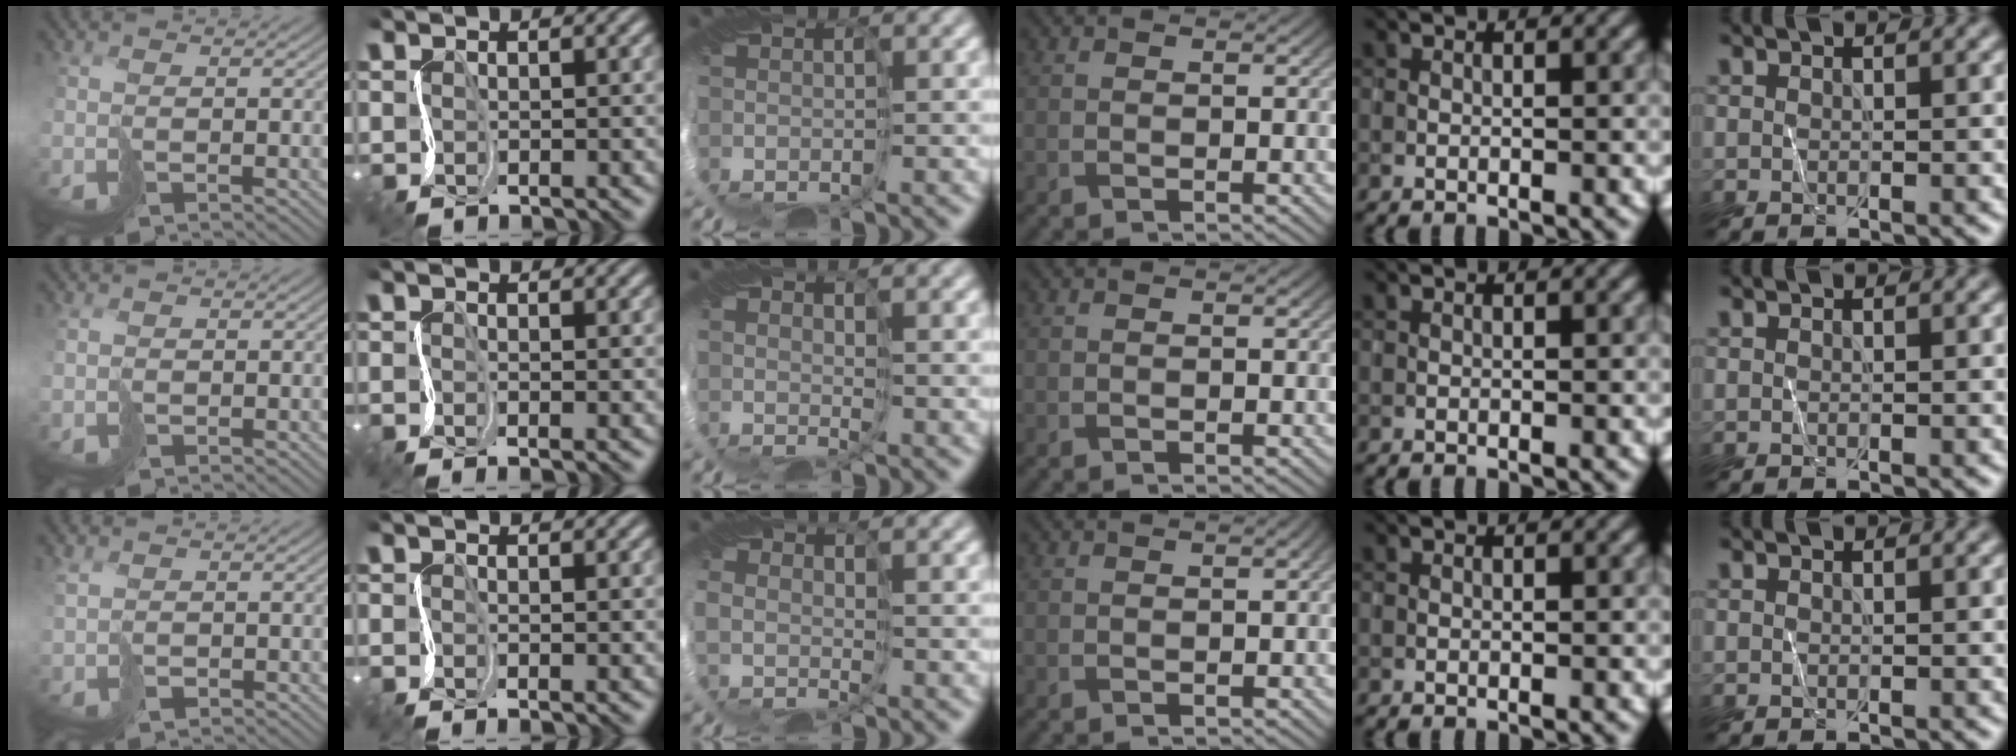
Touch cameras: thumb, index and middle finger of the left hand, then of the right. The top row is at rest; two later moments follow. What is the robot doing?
{"motion": "cut", "object": "bubble wrap"}